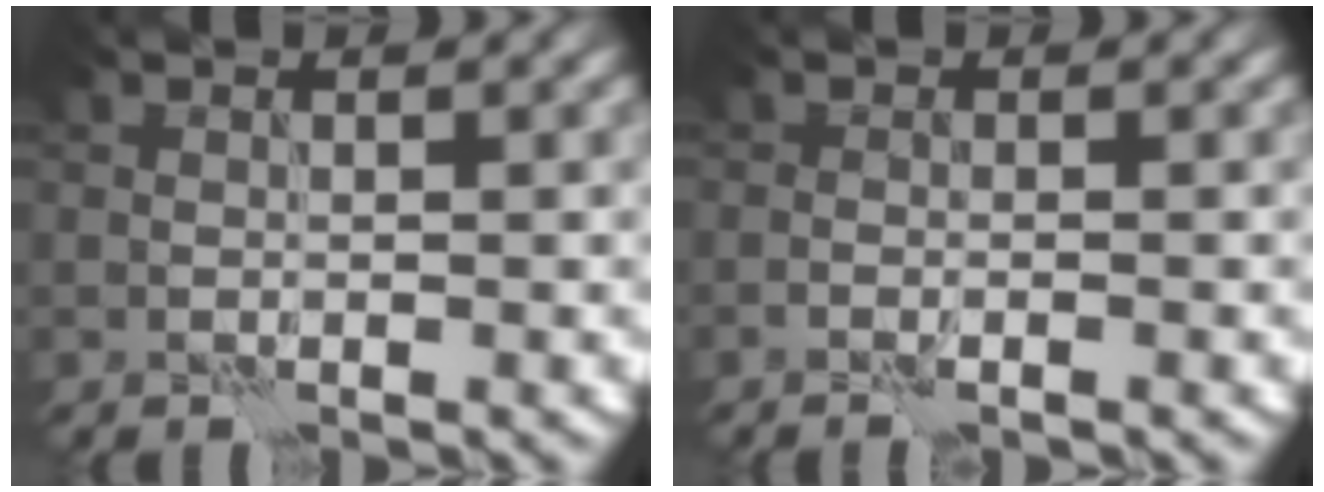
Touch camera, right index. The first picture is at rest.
{"total": 1.1, "force": [-0.8, 0.1, 0.7], "torque": [-0.017, 0.004, -0.015]}